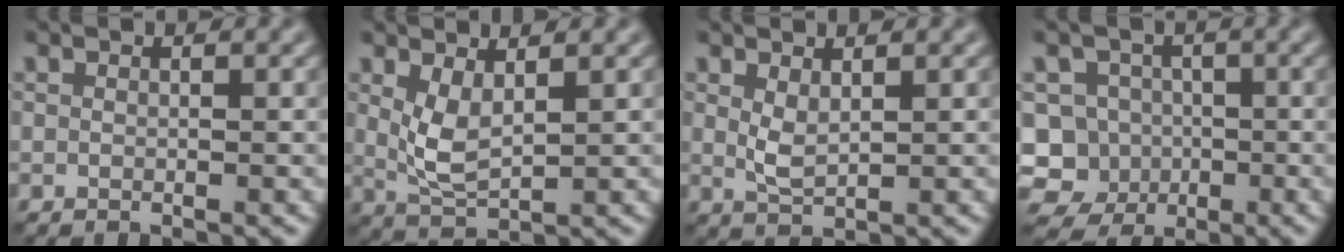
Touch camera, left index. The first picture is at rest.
{"total": 3.0, "force": [1.2, 1.1, 2.5], "torque": [-0.060, -0.009, 0.030]}
{"total": 1.9, "force": [0.8, 0.7, 1.5], "torque": [-0.038, -0.002, 0.019]}
{"total": 8.0, "force": [-2.6, 7.3, 2.0], "torque": [-0.025, 0.012, -0.070]}